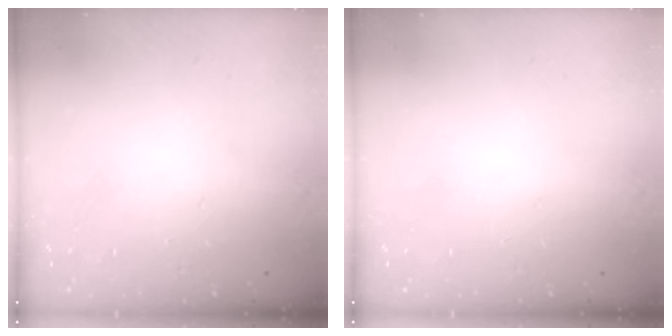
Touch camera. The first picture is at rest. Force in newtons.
{"total": 0.0}